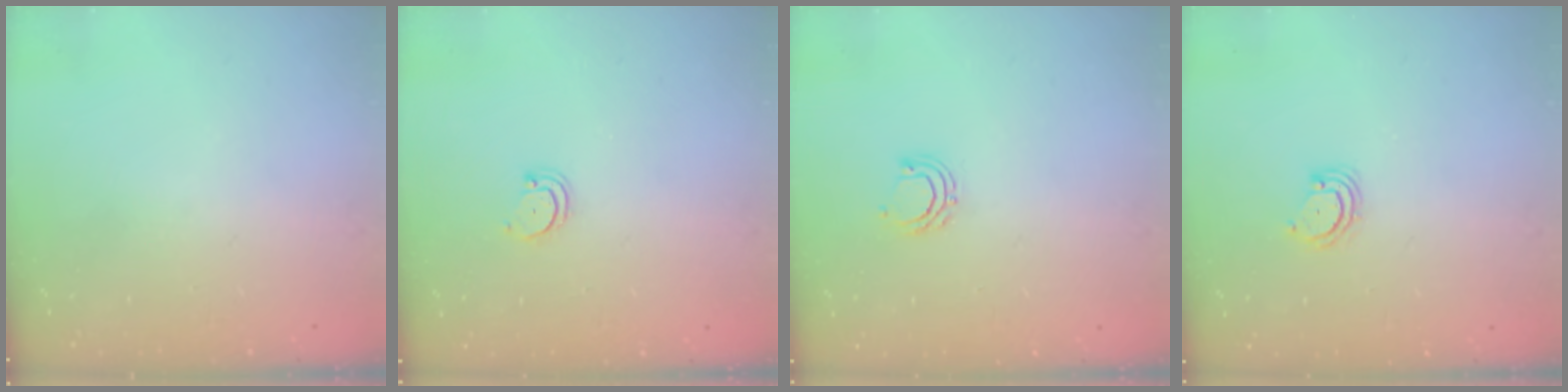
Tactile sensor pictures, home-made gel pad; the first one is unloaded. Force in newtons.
{"total": 2.7, "press": 2.7, "slide": 0.3}
{"total": 5.2, "press": 5.0, "slide": 1.2}
{"total": 3.5, "press": 3.4, "slide": 0.4}